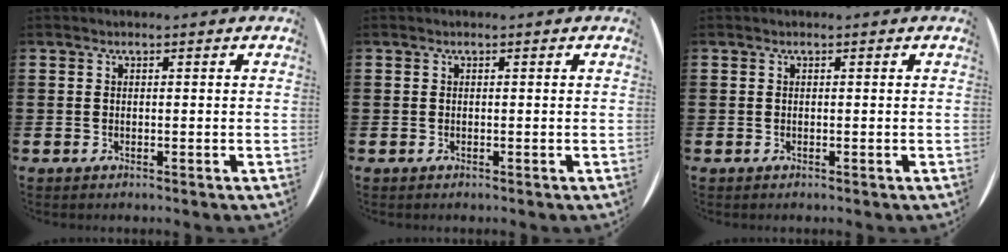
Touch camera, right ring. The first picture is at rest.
{"total": 0.0}
{"total": 0.0}